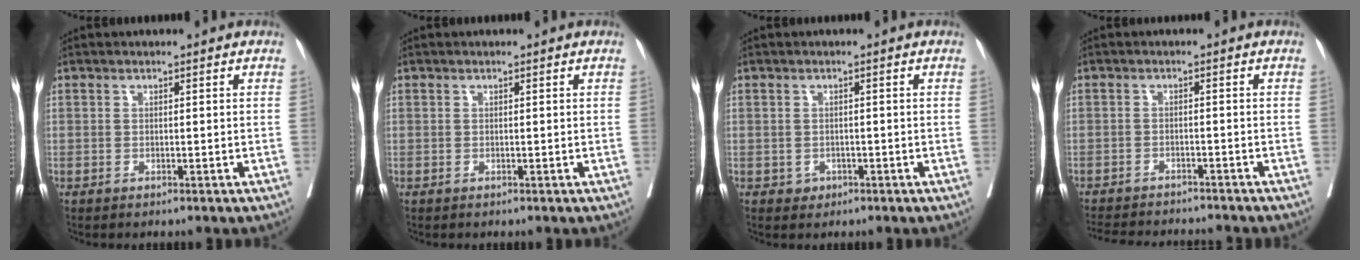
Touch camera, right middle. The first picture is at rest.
{"total": 0.0}
{"total": 1.7, "force": [-0.6, 1.5, 0.5], "torque": [-0.005, 0.004, -0.003]}
{"total": 13.5, "force": [-12.4, 2.0, 4.8], "torque": [-0.091, -0.017, -0.165]}